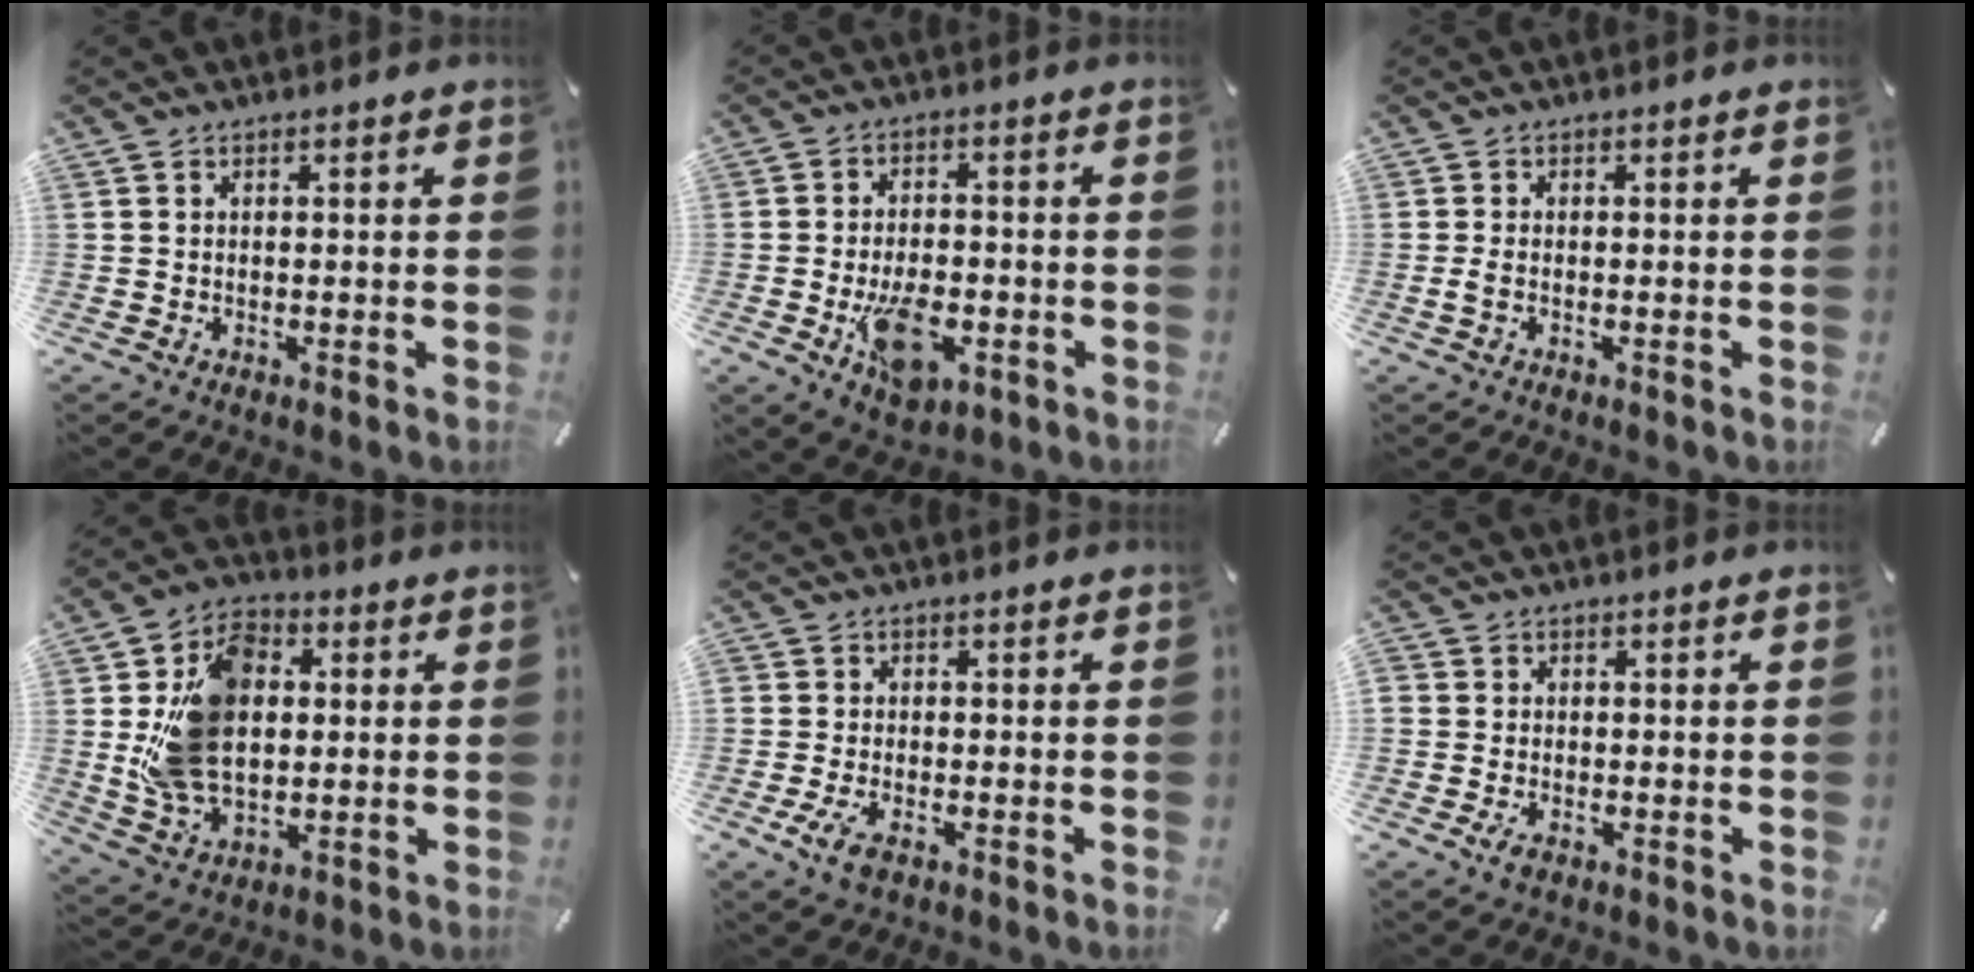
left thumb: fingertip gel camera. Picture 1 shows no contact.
{"total": 10.2, "force": [-3.5, 5.7, 7.7], "torque": [-0.147, 0.003, -0.056]}
{"total": 1.7, "force": [-0.4, 0.7, 1.5], "torque": [-0.029, 0.001, -0.007]}
{"total": 16.0, "force": [1.1, 11.9, 10.6], "torque": [-0.238, 0.015, 0.023]}
{"total": 4.5, "force": [-2.3, 2.7, 2.8], "torque": [-0.069, 0.004, -0.047]}
{"total": 2.7, "force": [-1.3, 2.1, 1.2], "torque": [-0.026, 0.005, -0.027]}